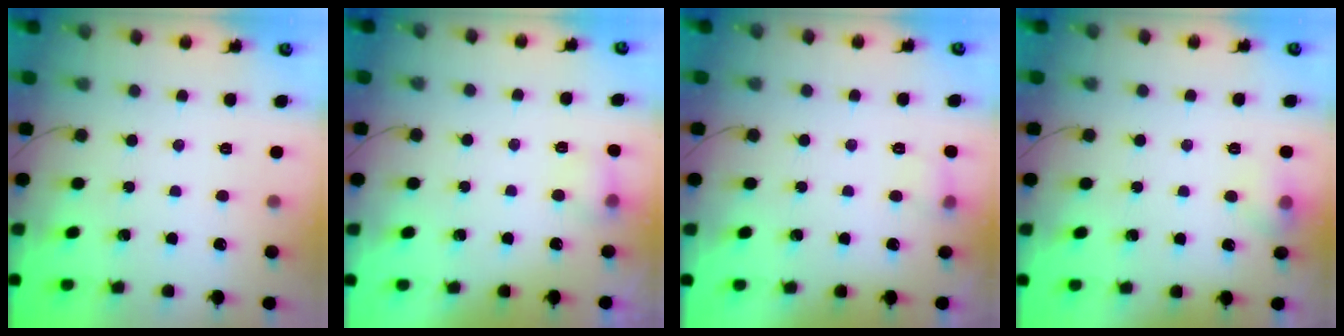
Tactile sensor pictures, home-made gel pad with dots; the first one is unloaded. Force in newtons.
{"total": 6.0, "press": 5.9, "slide": 0.9}
{"total": 5.5, "press": 5.3, "slide": 1.5}
{"total": 7.1, "press": 7.0, "slide": 1.4}